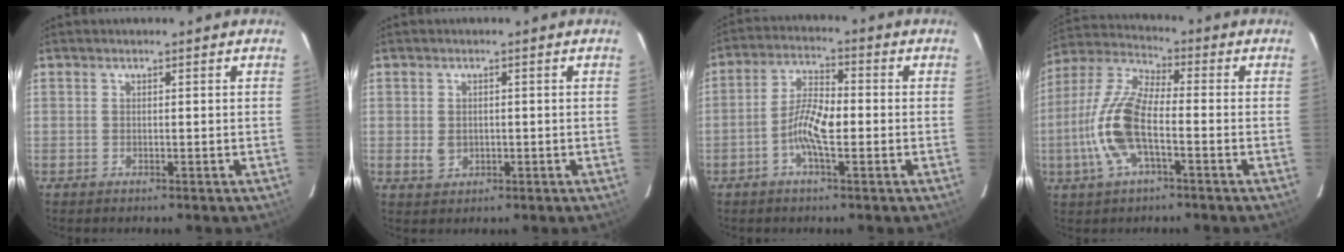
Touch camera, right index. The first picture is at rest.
{"total": 2.5, "force": [-0.2, 2.2, 1.3], "torque": [-0.022, 0.002, 0.002]}
{"total": 7.0, "force": [-2.1, 2.0, 6.4], "torque": [-0.129, 0.012, -0.044]}
{"total": 13.0, "force": [-3.4, 4.4, 11.7], "torque": [-0.255, 0.004, -0.072]}